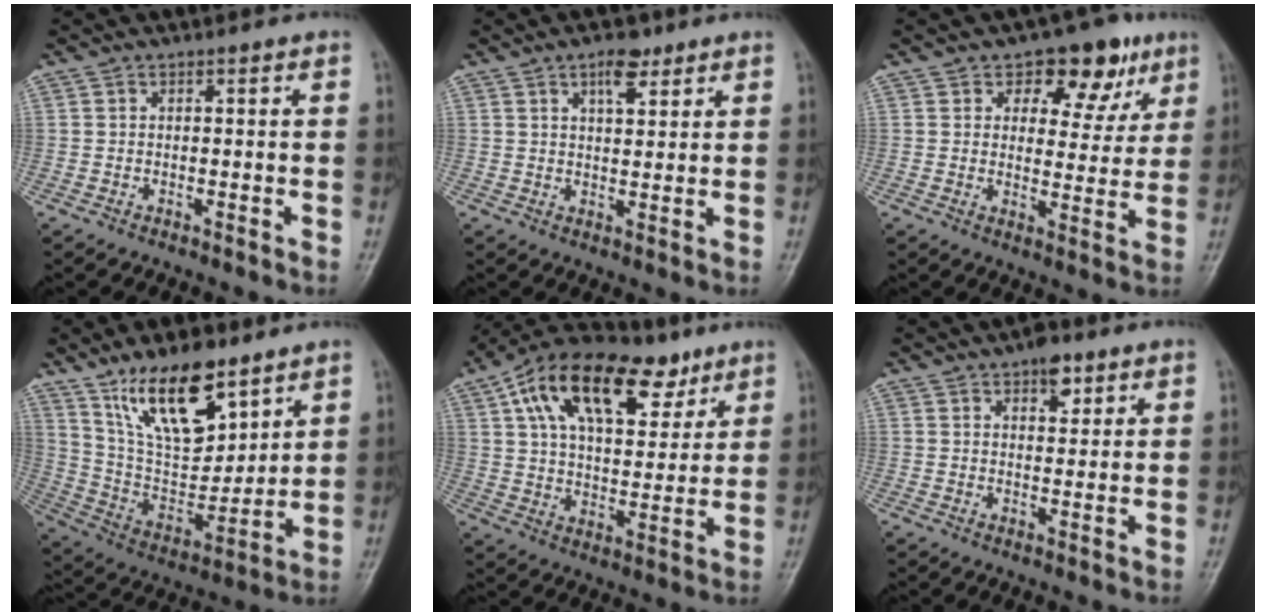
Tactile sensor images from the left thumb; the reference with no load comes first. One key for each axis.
{"total": 5.0, "fx": 3.1, "fy": 2.2, "fz": 3.2, "tx": -0.035, "ty": -0.017, "tz": 0.048}
{"total": 11.2, "fx": 6.0, "fy": 7.0, "fz": 6.3, "tx": -0.028, "ty": -0.020, "tz": 0.079}
{"total": 18.2, "fx": 11.7, "fy": 7.9, "fz": 11.5, "tx": -0.153, "ty": -0.064, "tz": 0.227}
{"total": 22.5, "fx": 11.7, "fy": 11.8, "fz": 15.2, "tx": -0.224, "ty": -0.003, "tz": 0.196}
{"total": 4.7, "fx": 2.8, "fy": 2.4, "fz": 2.9, "tx": -0.022, "ty": -0.012, "tz": 0.038}